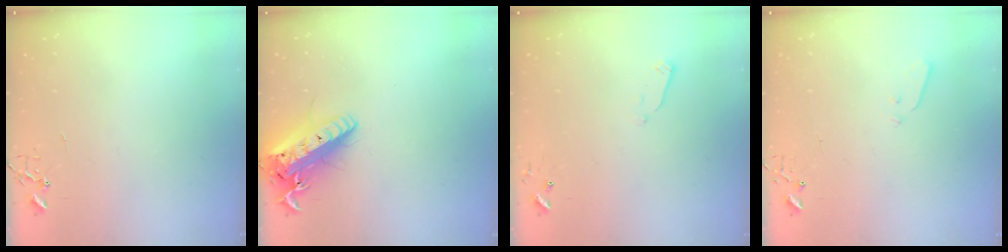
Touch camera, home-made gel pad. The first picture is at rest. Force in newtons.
{"total": 19.8, "press": 19.4, "slide": 4.0}
{"total": 3.7, "press": 3.6, "slide": 0.8}
{"total": 3.0, "press": 2.9, "slide": 0.7}